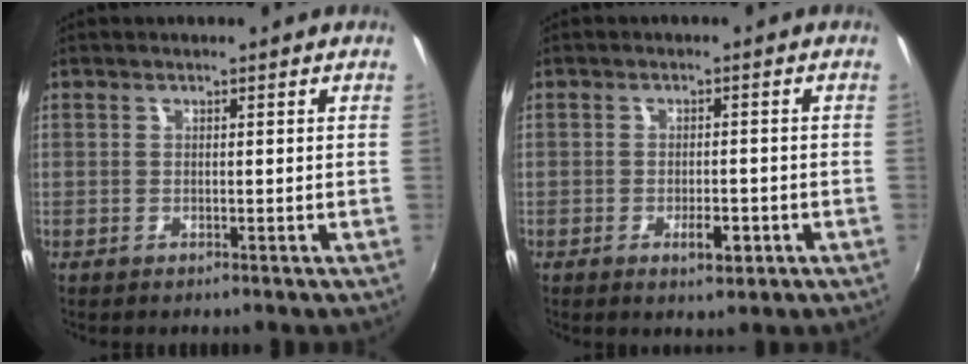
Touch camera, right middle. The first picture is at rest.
{"total": 3.4, "force": [-1.5, 1.3, 2.8], "torque": [-0.054, -0.004, -0.019]}